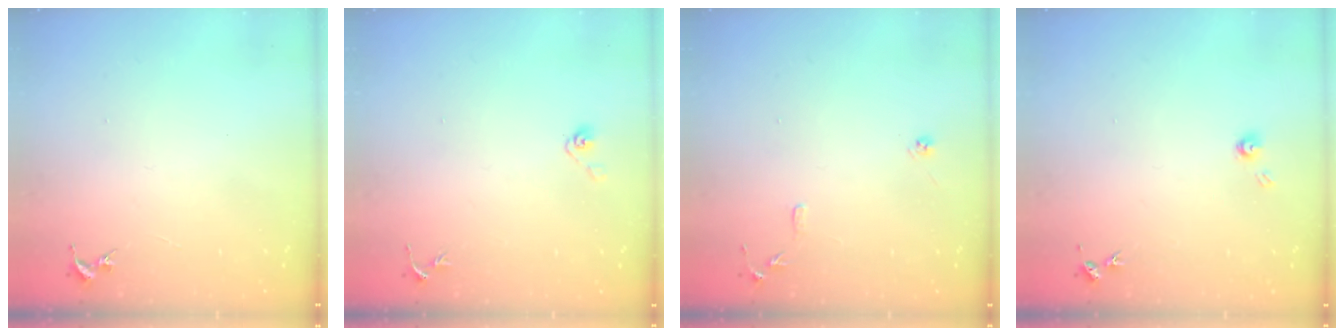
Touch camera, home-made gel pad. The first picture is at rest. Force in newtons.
{"total": 4.0, "press": 3.3, "slide": 2.2}
{"total": 7.9, "press": 7.9, "slide": 0.8}
{"total": 3.9, "press": 3.9, "slide": 0.5}